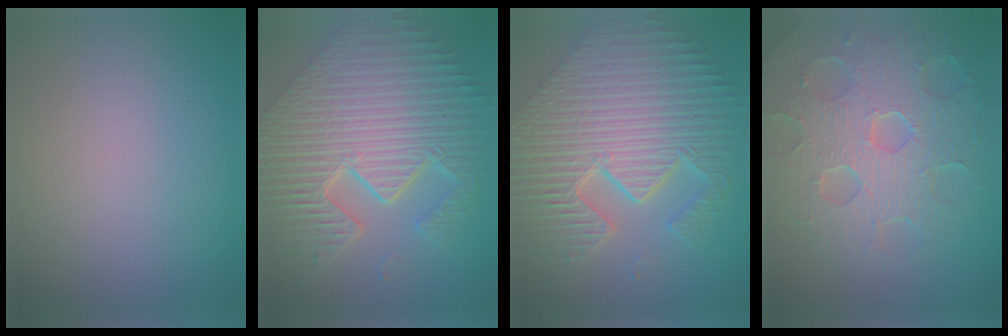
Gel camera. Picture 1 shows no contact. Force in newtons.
{"total": 11.8, "press": 7.8, "slide": 8.9}
{"total": 11.8, "press": 7.8, "slide": 8.9}
{"total": 8.3, "press": 5.9, "slide": 5.9}